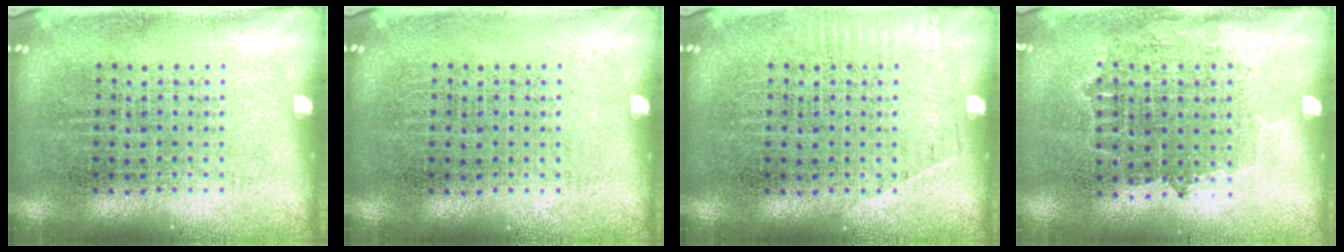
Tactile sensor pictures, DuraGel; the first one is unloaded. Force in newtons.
{"total": 0.0}
{"total": 0.7, "press": 0.7, "slide": 0.2}
{"total": 0.8, "press": 0.8, "slide": 0.4}